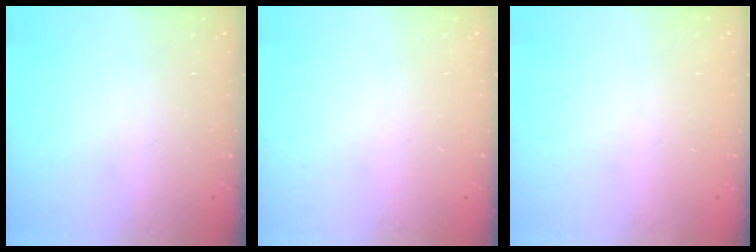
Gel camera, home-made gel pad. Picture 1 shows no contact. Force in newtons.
{"total": 0.0}
{"total": 0.0}